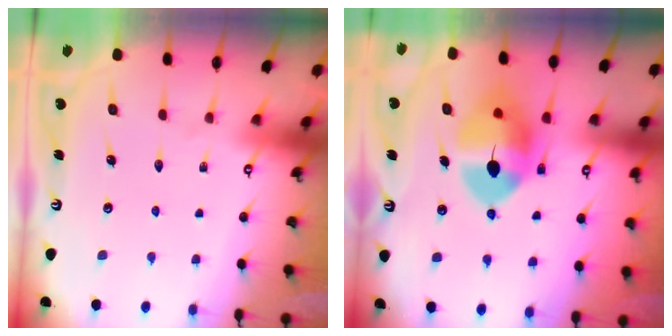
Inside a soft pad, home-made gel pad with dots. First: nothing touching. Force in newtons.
{"total": 12.8, "press": 12.6, "slide": 1.9}